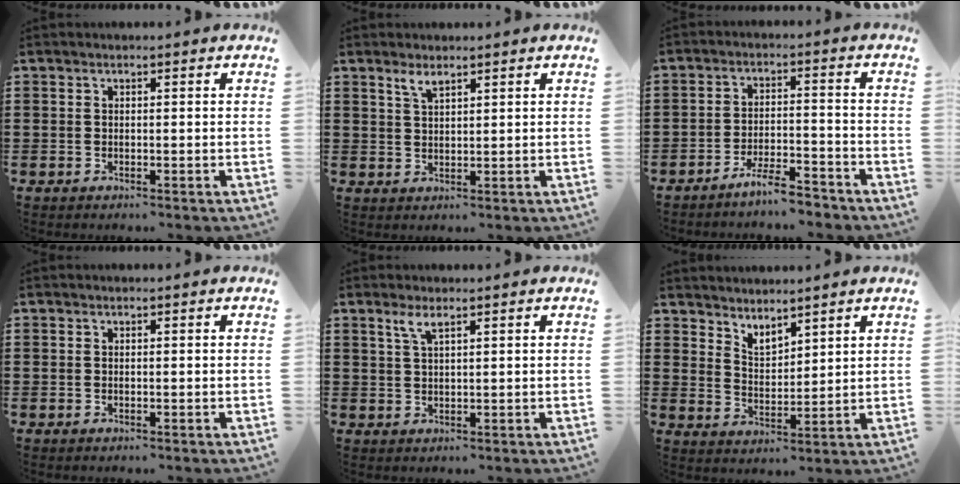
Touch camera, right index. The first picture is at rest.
{"total": 2.1, "force": [1.7, 0.2, 1.2], "torque": [-0.026, 0.000, 0.031]}
{"total": 5.4, "force": [-4.7, 0.4, 2.4], "torque": [-0.047, -0.002, -0.089]}
{"total": 0.0}
{"total": 2.3, "force": [1.4, 0.1, 1.8], "torque": [-0.037, 0.003, 0.024]}
{"total": 3.3, "force": [3.3, 0.2, -0.2], "torque": [-0.007, -0.011, 0.063]}